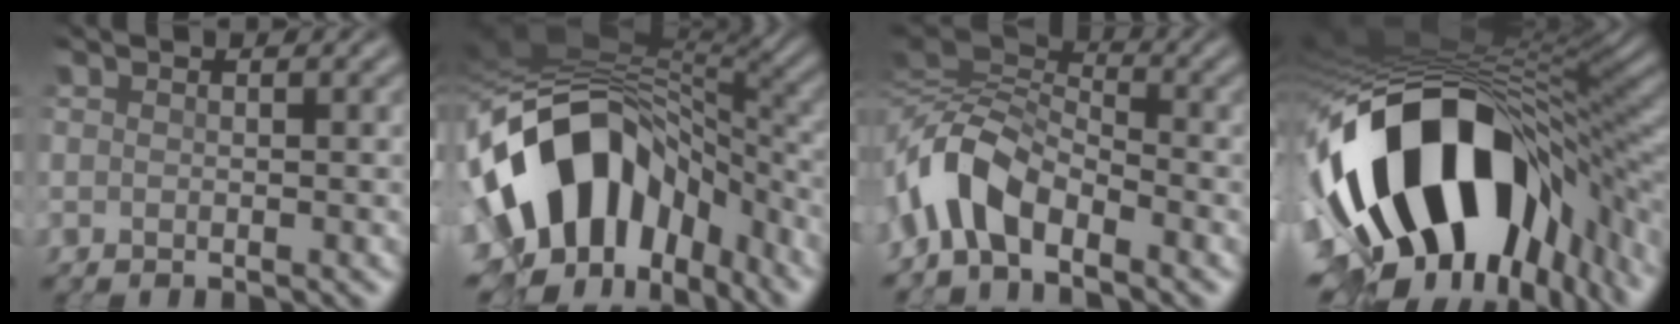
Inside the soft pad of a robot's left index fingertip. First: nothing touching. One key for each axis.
{"total": 15.1, "fx": -3.0, "fy": 10.2, "fz": 10.7, "tx": -0.192, "ty": -0.005, "tz": -0.050}
{"total": 5.4, "fx": -2.7, "fy": 2.5, "fz": 4.0, "tx": -0.081, "ty": 0.012, "tz": -0.063}
{"total": 18.7, "fx": -3.9, "fy": 10.5, "fz": 15.0, "tx": -0.271, "ty": -0.032, "tz": -0.041}